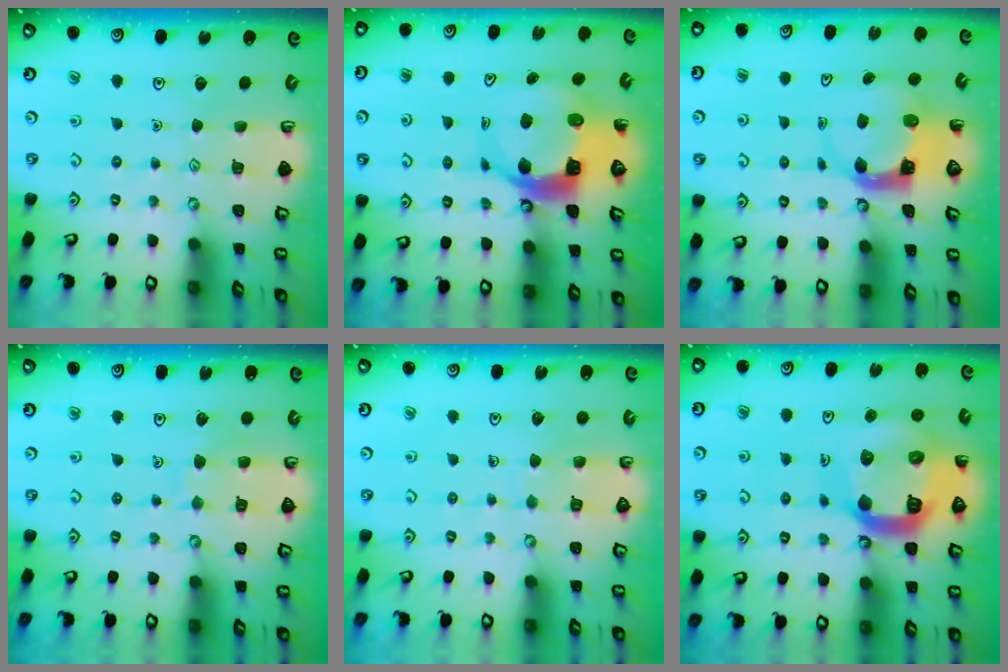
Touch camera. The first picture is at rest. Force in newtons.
{"total": 11.0, "press": 10.8, "slide": 1.6}
{"total": 4.4, "press": 4.4, "slide": 0.7}
{"total": 6.1, "press": 6.1, "slide": 0.3}
{"total": 6.1, "press": 6.1, "slide": 0.4}
{"total": 22.0, "press": 21.8, "slide": 2.4}